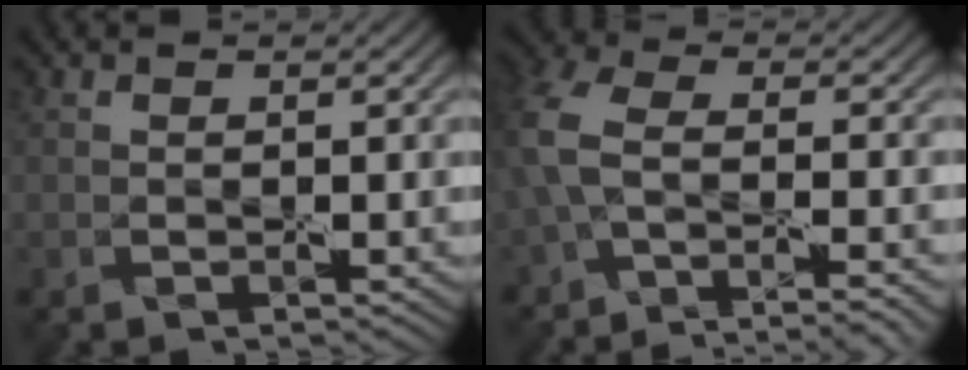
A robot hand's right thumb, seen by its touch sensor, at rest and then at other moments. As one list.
[{"total": 7.0, "force": [-2.7, 3.2, 5.6], "torque": [-0.148, 0.004, -0.056]}]